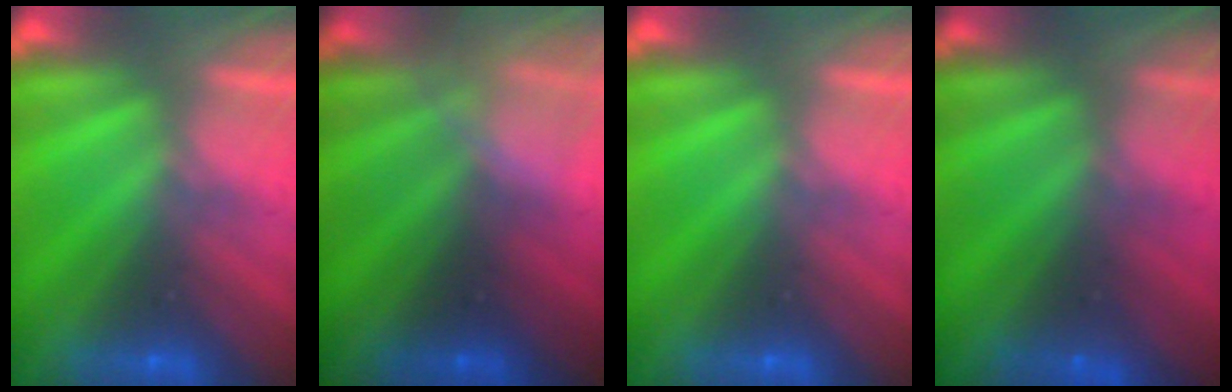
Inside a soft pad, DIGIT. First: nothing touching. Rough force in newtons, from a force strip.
{"total": 2.6}
{"total": 0.0}
{"total": 1.4}